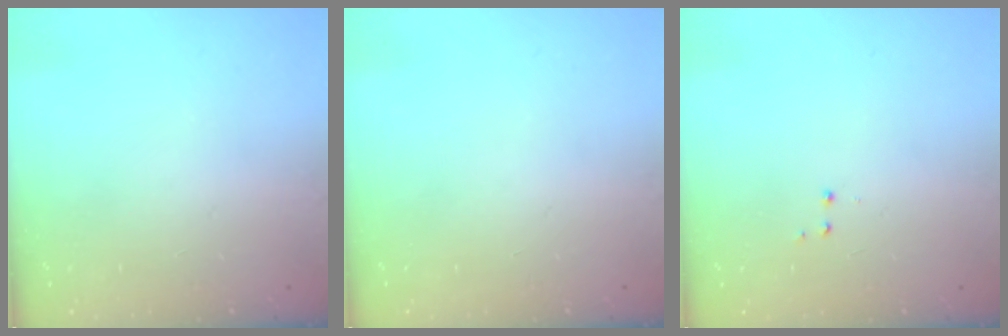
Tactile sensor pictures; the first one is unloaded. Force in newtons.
{"total": 0.0}
{"total": 2.9, "press": 2.8, "slide": 0.7}